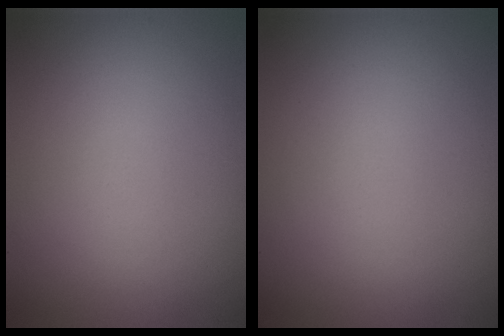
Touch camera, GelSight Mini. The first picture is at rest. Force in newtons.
{"total": 0.0}